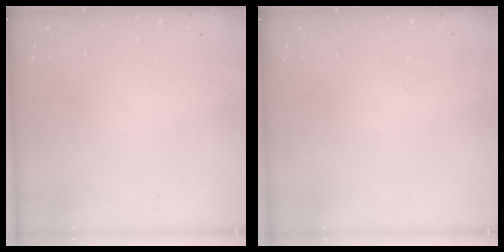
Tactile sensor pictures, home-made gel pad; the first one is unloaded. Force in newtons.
{"total": 0.0}